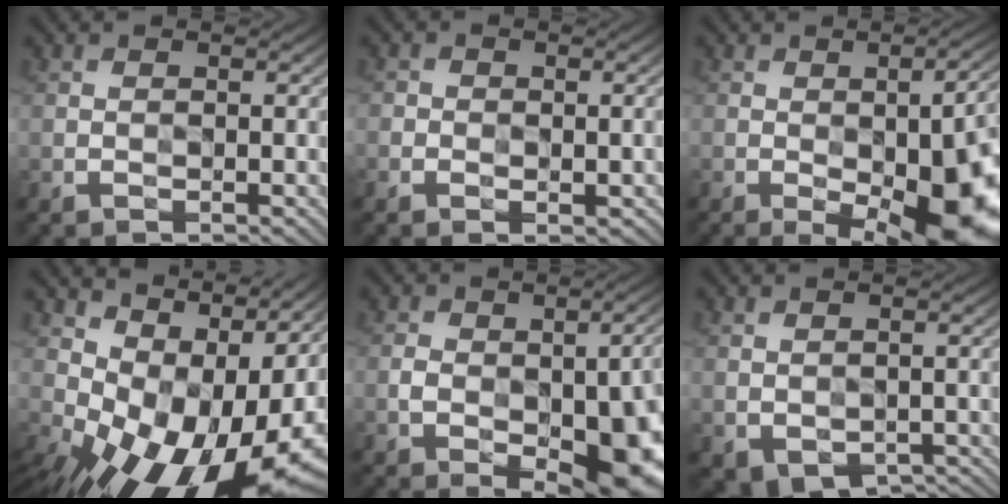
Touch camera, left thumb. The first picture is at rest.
{"total": 2.2, "force": [-0.6, 2.0, 0.7], "torque": [-0.007, -0.004, -0.011]}
{"total": 16.7, "force": [-5.1, 7.2, 14.2], "torque": [-0.175, -0.029, -0.051]}
{"total": 17.6, "force": [0.5, 10.2, 14.4], "torque": [-0.177, -0.010, 0.033]}
{"total": 13.1, "force": [-3.7, 7.3, 10.2], "torque": [-0.137, -0.036, -0.044]}
{"total": 4.4, "force": [-2.2, 2.8, 2.5], "torque": [-0.042, -0.020, -0.021]}